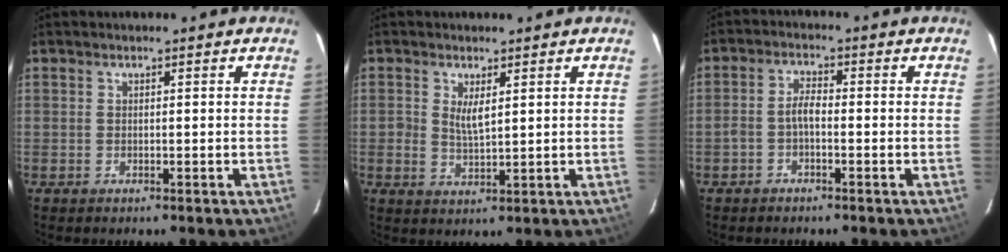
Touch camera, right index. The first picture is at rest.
{"total": 3.3, "force": [1.1, 1.3, 2.8], "torque": [-0.053, -0.004, 0.024]}
{"total": 3.0, "force": [-1.4, 1.2, 2.4], "torque": [-0.057, 0.012, -0.029]}